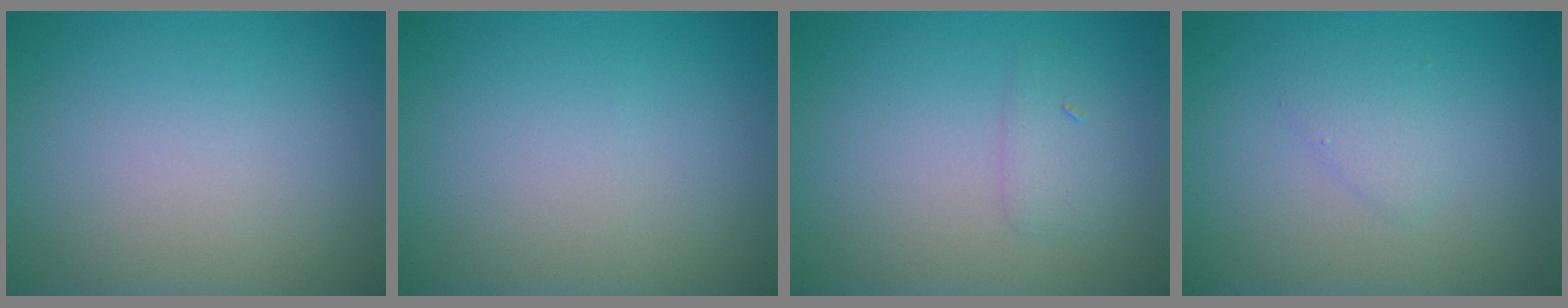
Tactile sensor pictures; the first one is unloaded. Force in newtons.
{"total": 0.0}
{"total": 1.5, "press": 1.5, "slide": 0.1}
{"total": 1.3, "press": 1.3, "slide": 0.1}